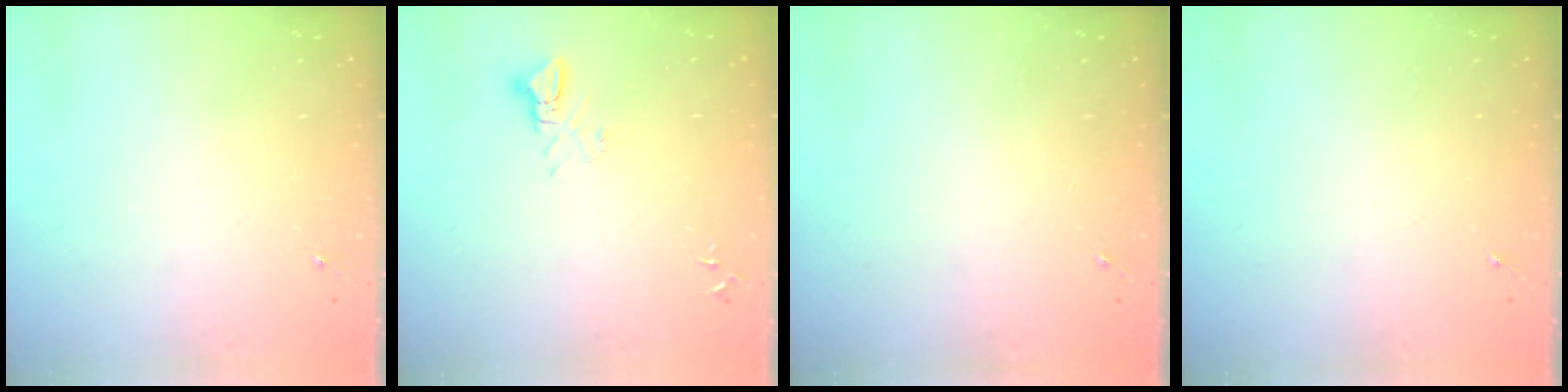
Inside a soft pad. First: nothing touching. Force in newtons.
{"total": 3.3, "press": 3.3, "slide": 0.2}
{"total": 0.0}
{"total": 0.0}